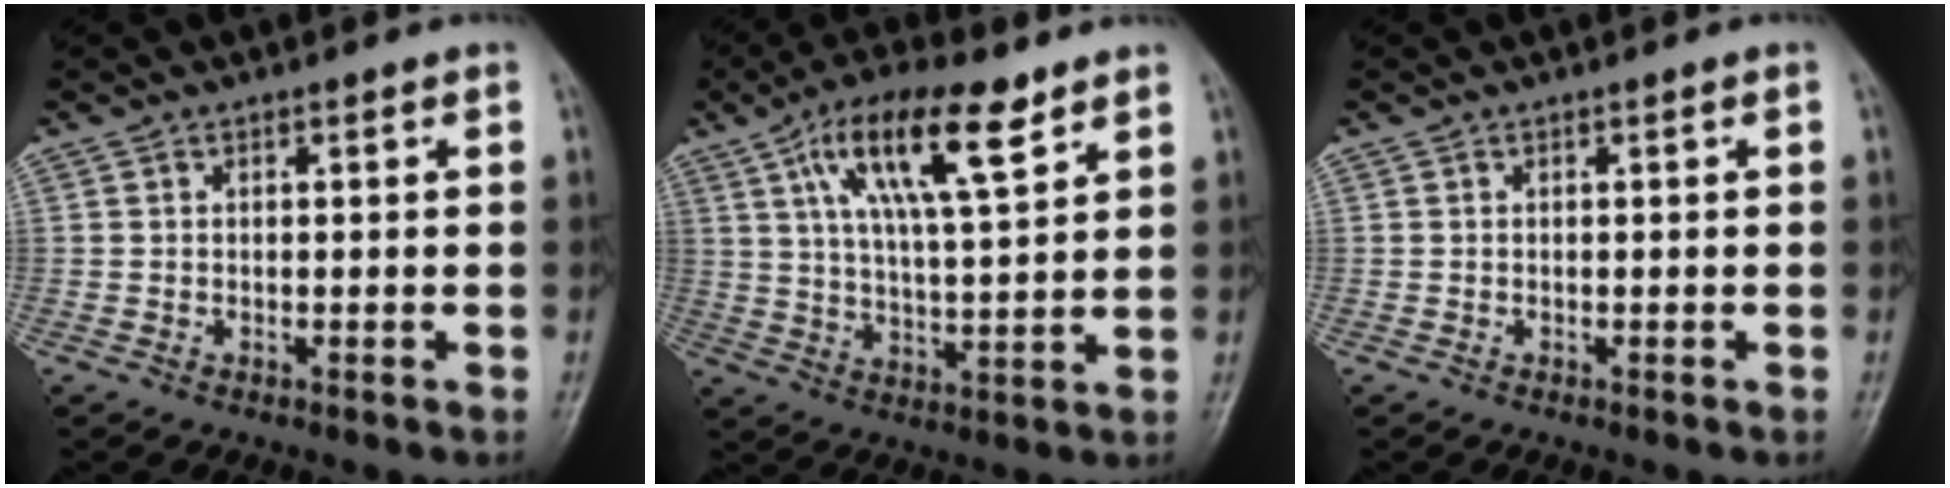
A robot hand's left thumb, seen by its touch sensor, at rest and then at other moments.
{"total": 14.7, "force": [7.7, 4.6, 11.7], "torque": [-0.192, -0.018, 0.136]}
{"total": 0.0}